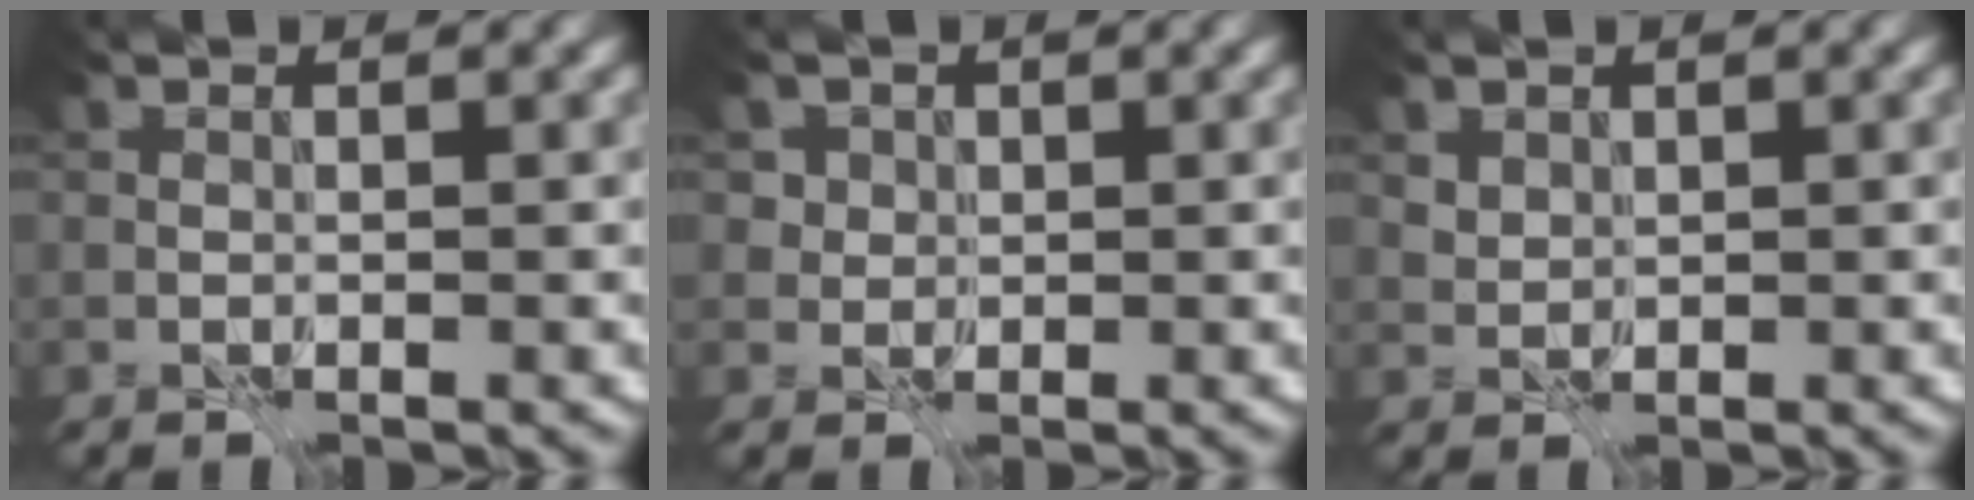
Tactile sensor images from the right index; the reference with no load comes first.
{"total": 2.2, "force": [0.8, 2.0, 0.0], "torque": [0.012, 0.010, -0.001]}
{"total": 1.4, "force": [1.1, 0.9, -0.1], "torque": [0.002, -0.001, 0.024]}